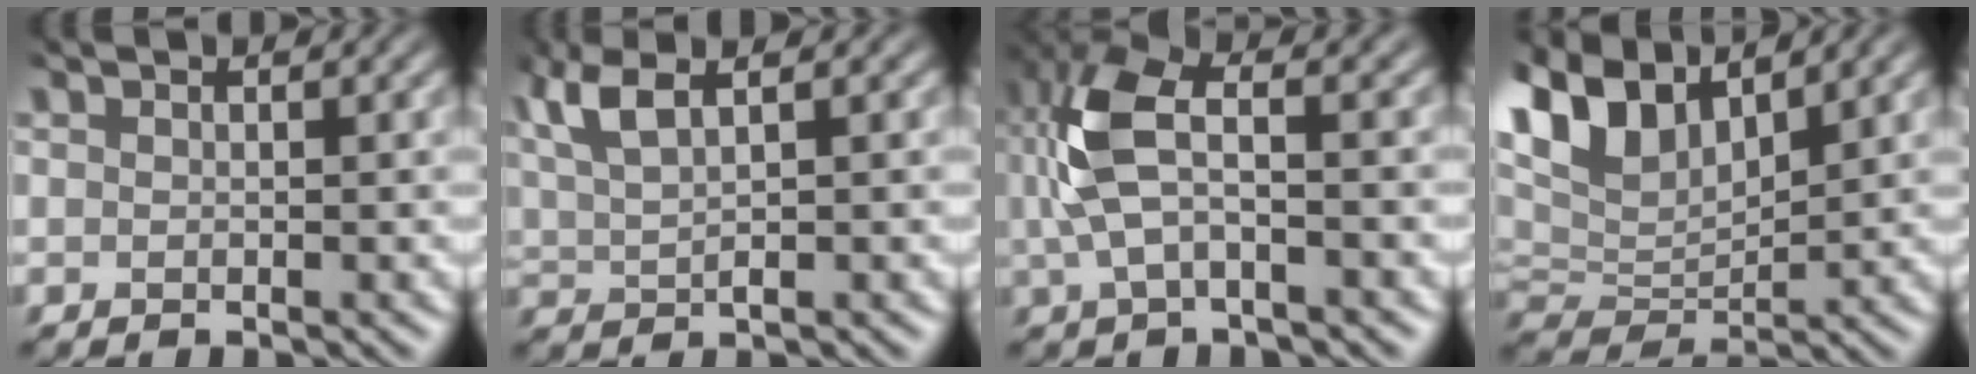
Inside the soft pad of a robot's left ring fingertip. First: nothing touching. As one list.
[{"total": 4.6, "force": [2.5, 1.3, 3.7], "torque": [-0.091, 0.019, 0.055]}, {"total": 6.0, "force": [0.4, 2.8, 5.3], "torque": [-0.128, 0.018, -0.004]}, {"total": 8.1, "force": [4.8, 3.7, 5.4], "torque": [-0.137, 0.016, 0.092]}]